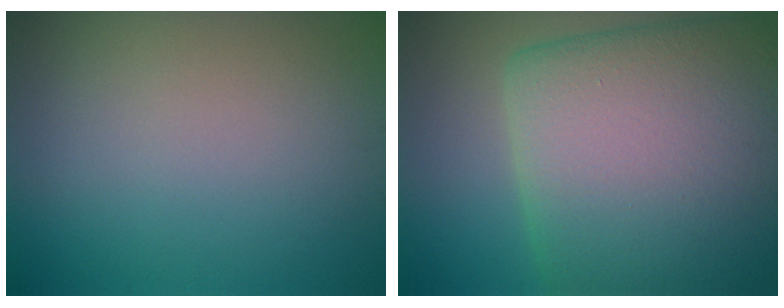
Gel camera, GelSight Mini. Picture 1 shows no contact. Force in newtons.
{"total": 15.1, "press": 15.0, "slide": 1.1}